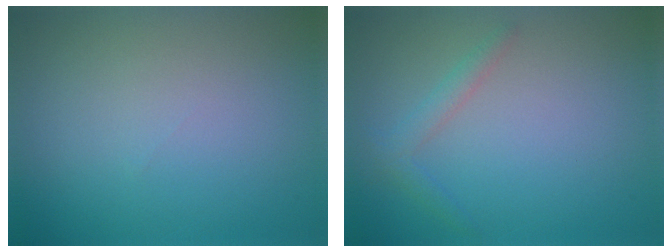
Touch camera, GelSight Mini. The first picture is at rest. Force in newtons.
{"total": 1.5, "press": 1.5, "slide": 0.1}